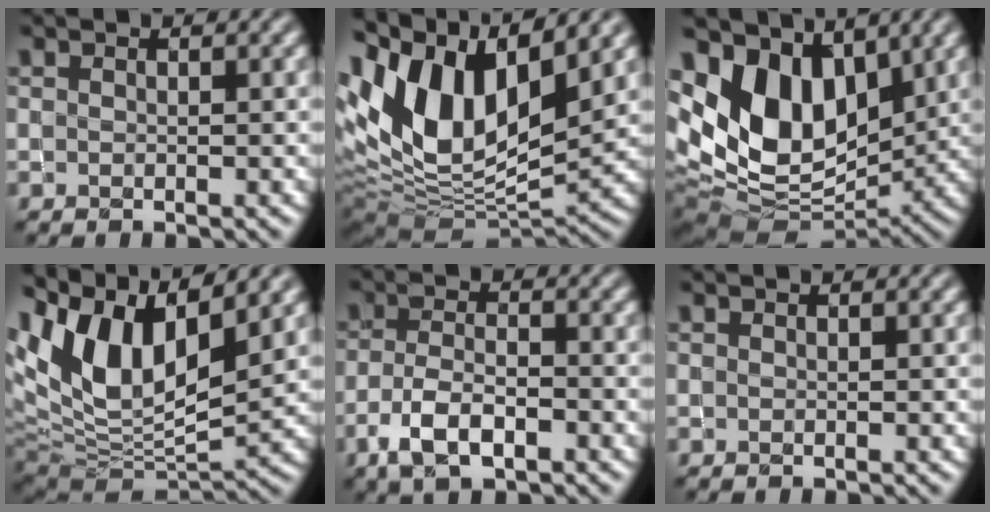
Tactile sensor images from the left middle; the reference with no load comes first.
{"total": 14.4, "force": [5.1, 7.6, 11.2], "torque": [-0.215, 0.021, 0.091]}
{"total": 11.2, "force": [3.8, 7.5, 7.4], "torque": [-0.155, 0.003, 0.068]}
{"total": 12.7, "force": [5.7, 5.9, 9.6], "torque": [-0.184, 0.019, 0.104]}
{"total": 4.1, "force": [-2.3, 1.8, 2.8], "torque": [-0.056, 0.001, -0.046]}
{"total": 0.0}